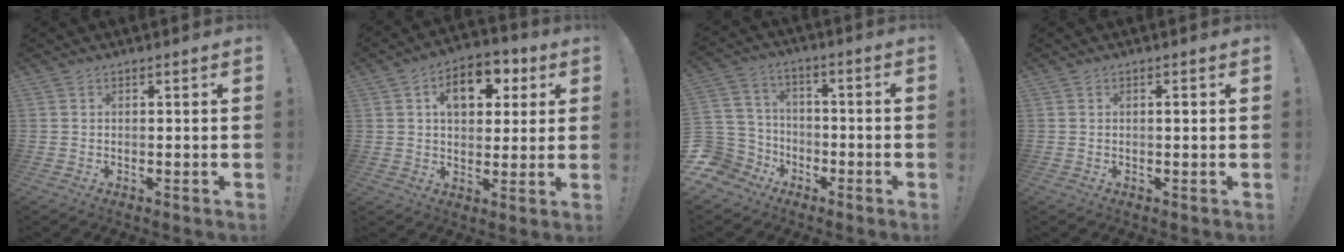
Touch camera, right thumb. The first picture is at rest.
{"total": 12.1, "force": [4.2, 8.2, 7.9], "torque": [-0.102, -0.006, 0.073]}
{"total": 10.1, "force": [-3.7, 9.0, 2.7], "torque": [-0.063, 0.025, -0.063]}
{"total": 1.0, "force": [0.3, 0.1, 0.9], "torque": [-0.012, -0.001, 0.003]}